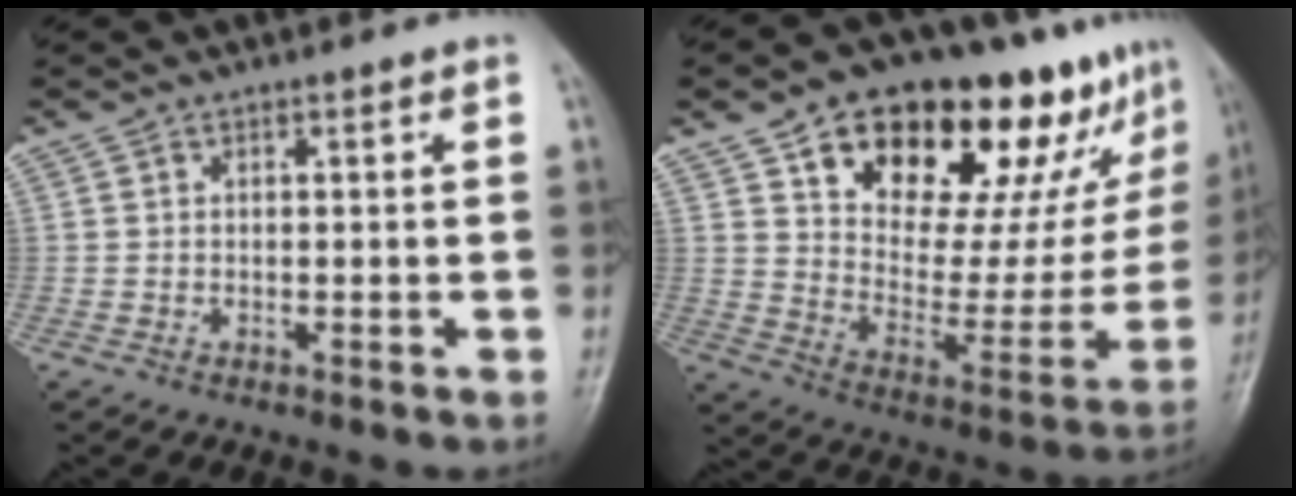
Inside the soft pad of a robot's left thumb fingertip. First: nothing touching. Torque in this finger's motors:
{"motor_torque": [0.57, 0.72, 1.22, -1.57, 0.12]}